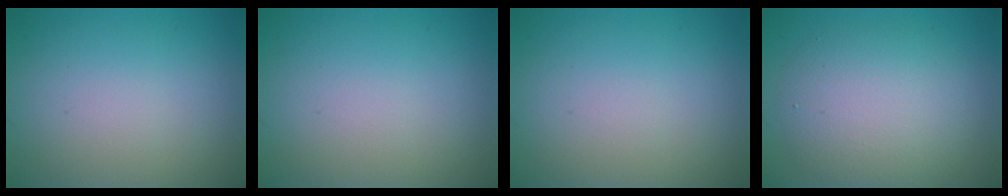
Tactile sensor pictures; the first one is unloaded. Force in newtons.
{"total": 0.0}
{"total": 0.0}
{"total": 5.5, "press": 5.5, "slide": 0.3}